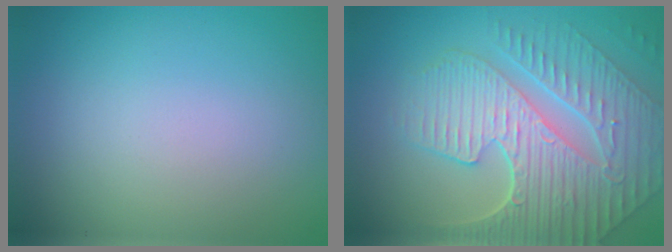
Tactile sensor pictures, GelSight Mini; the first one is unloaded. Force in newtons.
{"total": 9.1, "press": 6.1, "slide": 6.7}